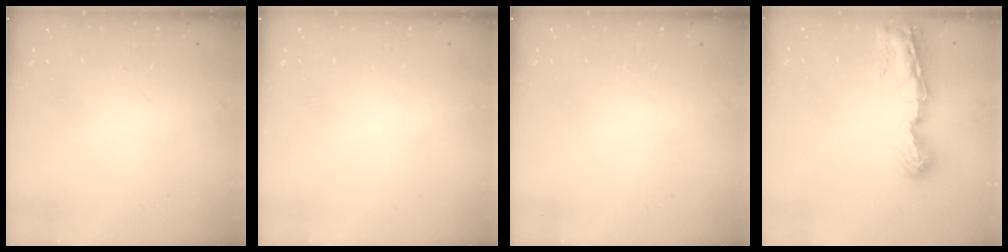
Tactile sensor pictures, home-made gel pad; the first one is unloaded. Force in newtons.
{"total": 0.0}
{"total": 0.0}
{"total": 9.3, "press": 9.3, "slide": 1.0}